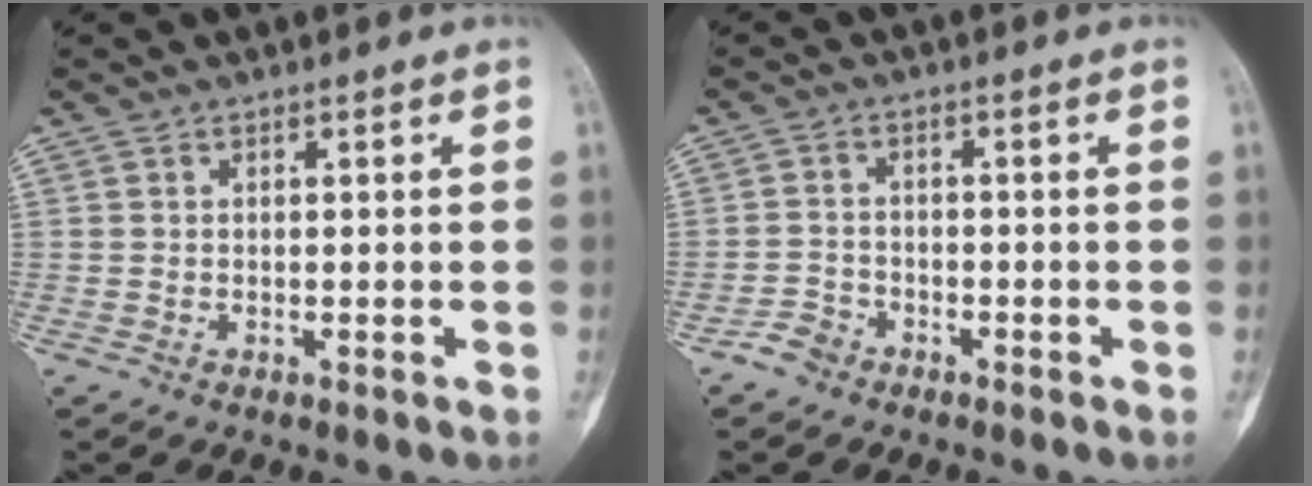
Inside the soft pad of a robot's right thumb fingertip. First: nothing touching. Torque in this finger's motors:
{"motor_torque": [0.46, -0.21, 0.07, 0.31, -0.07]}